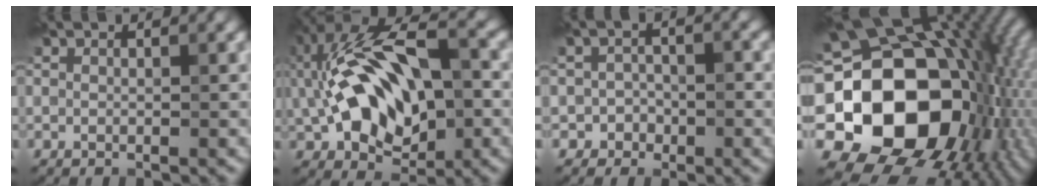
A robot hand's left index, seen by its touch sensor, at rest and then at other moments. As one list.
[{"total": 13.2, "force": [1.7, 7.2, 11.0], "torque": [-0.186, 0.018, 0.027]}, {"total": 2.0, "force": [-1.1, 1.6, 0.3], "torque": [0.004, 0.008, -0.022]}, {"total": 20.9, "force": [-0.9, 16.3, 13.1], "torque": [-0.255, -0.019, 0.005]}]